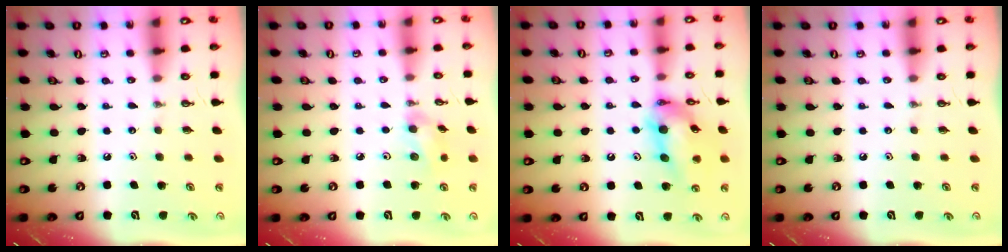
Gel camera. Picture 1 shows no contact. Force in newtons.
{"total": 7.8, "press": 7.4, "slide": 2.5}
{"total": 15.1, "press": 15.1, "slide": 1.1}
{"total": 0.0}